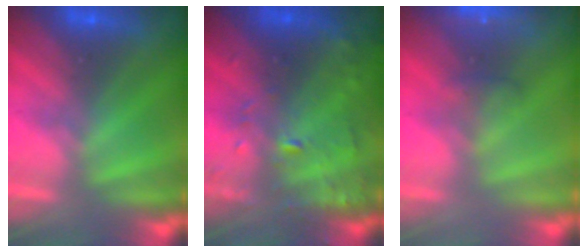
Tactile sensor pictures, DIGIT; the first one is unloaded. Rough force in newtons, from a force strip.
{"total": 8.9}
{"total": 6.7}